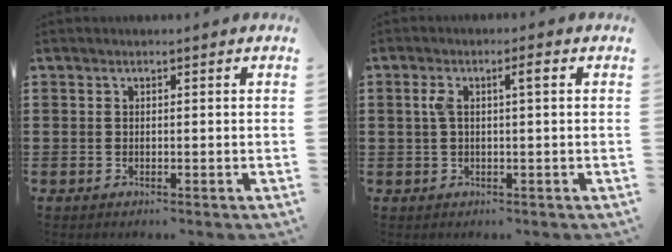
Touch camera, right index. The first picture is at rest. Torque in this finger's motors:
{"motor_torque": [0.34, -0.17, 0.11, 0.03]}